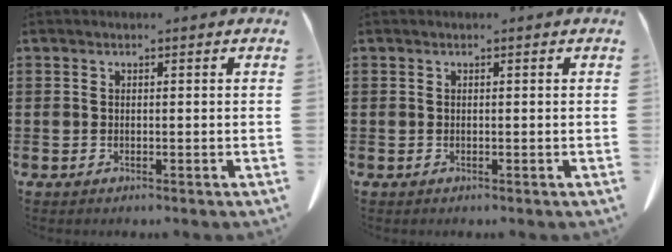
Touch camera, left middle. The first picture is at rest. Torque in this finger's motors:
{"motor_torque": [0.10, -0.10, 0.00, 0.00]}